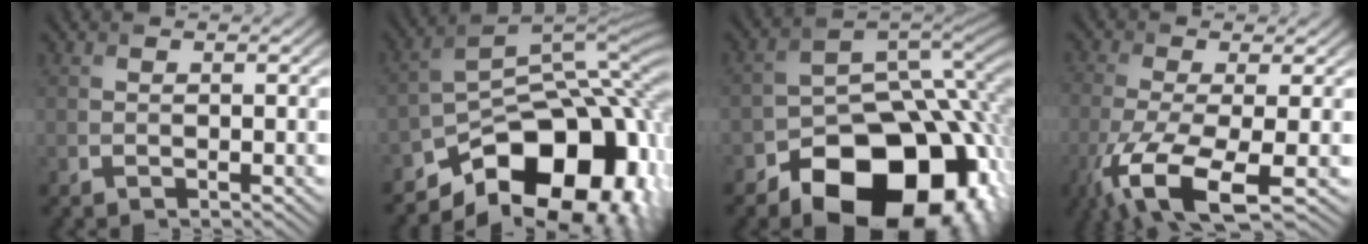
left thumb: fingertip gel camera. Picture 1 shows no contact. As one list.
[{"total": 14.7, "force": [-8.2, 8.3, 9.0], "torque": [-0.134, -0.014, -0.132]}, {"total": 19.7, "force": [-9.3, 12.6, 11.9], "torque": [-0.170, -0.053, -0.124]}, {"total": 10.3, "force": [-4.8, 3.3, 8.5], "torque": [-0.193, -0.025, -0.086]}]